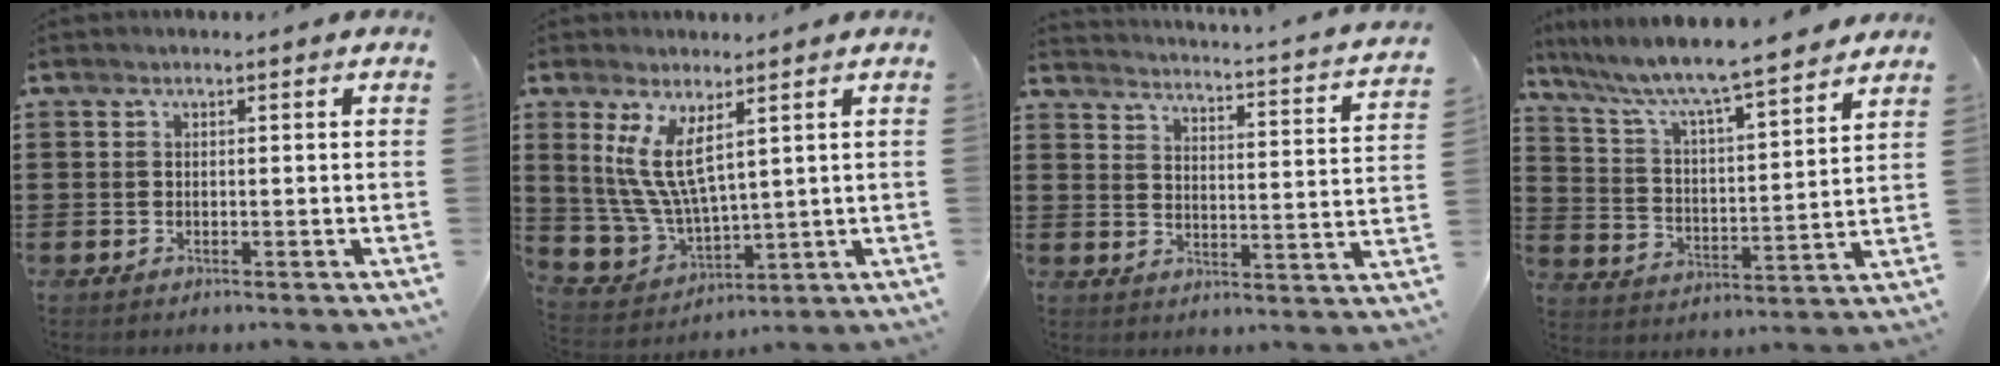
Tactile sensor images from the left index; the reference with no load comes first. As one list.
[{"total": 9.4, "force": [4.2, 4.2, 7.3], "torque": [-0.179, -0.010, 0.073]}, {"total": 2.4, "force": [2.1, -0.8, 0.8], "torque": [-0.033, -0.033, 0.023]}, {"total": 6.7, "force": [6.0, 0.0, 3.0], "torque": [-0.085, -0.047, 0.095]}]